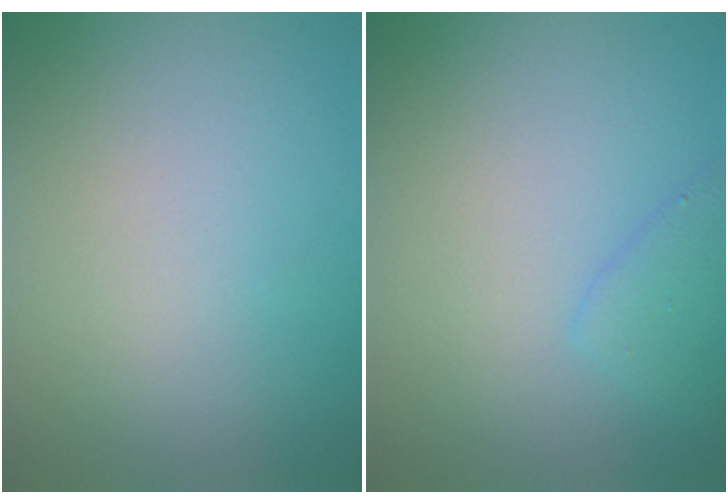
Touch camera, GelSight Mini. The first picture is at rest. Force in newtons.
{"total": 2.0, "press": 2.0, "slide": 0.0}